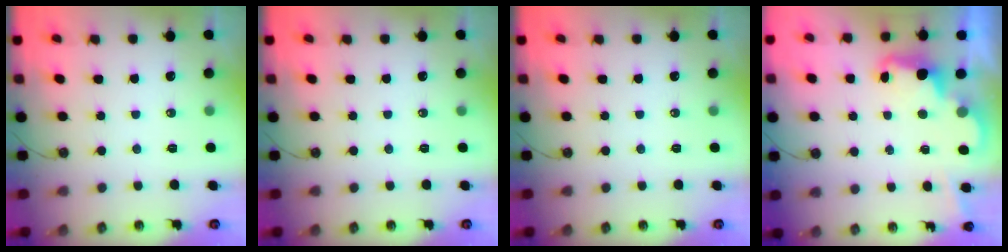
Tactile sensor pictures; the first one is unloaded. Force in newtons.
{"total": 0.0}
{"total": 0.0}
{"total": 2.4, "press": 2.4, "slide": 0.6}